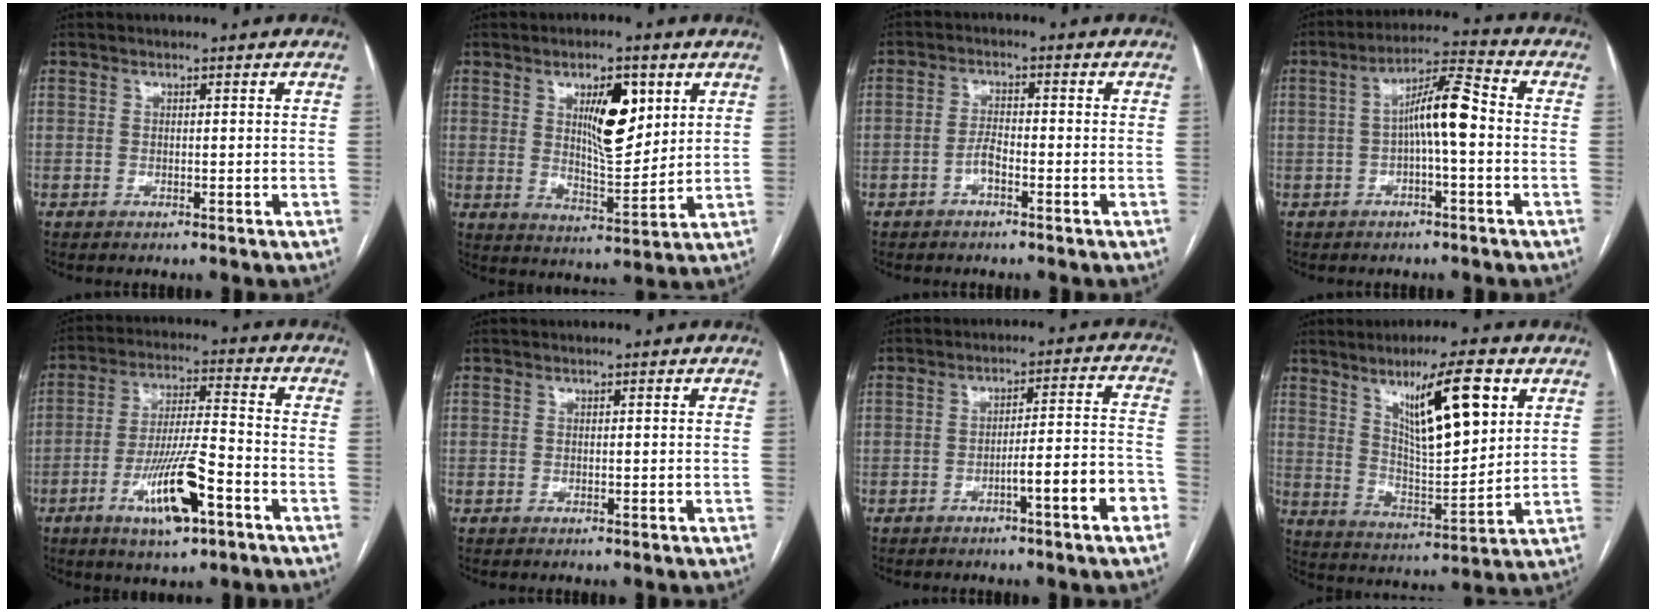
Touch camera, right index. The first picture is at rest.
{"total": 9.7, "force": [3.7, 3.2, 8.3], "torque": [-0.137, 0.001, 0.068]}
{"total": 2.6, "force": [-1.3, 0.8, 2.1], "torque": [-0.038, 0.006, -0.027]}
{"total": 7.8, "force": [-0.6, 1.0, 7.7], "torque": [-0.137, 0.026, -0.013]}
{"total": 12.2, "force": [-5.8, 2.1, 10.5], "torque": [-0.197, -0.007, -0.099]}
{"total": 0.0}
{"total": 8.5, "force": [-4.2, 0.2, 7.4], "torque": [-0.093, 0.024, -0.058]}
{"total": 13.7, "force": [6.5, 2.4, 11.8], "torque": [-0.200, -0.002, 0.115]}